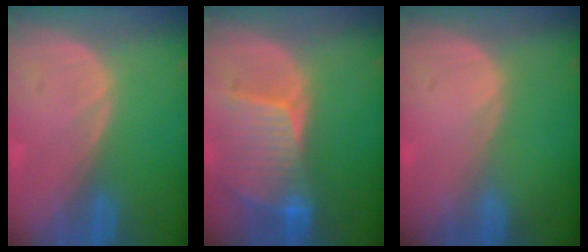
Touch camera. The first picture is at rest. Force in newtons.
{"total": 8.6, "press": 7.7, "slide": 3.8}
{"total": 0.0}